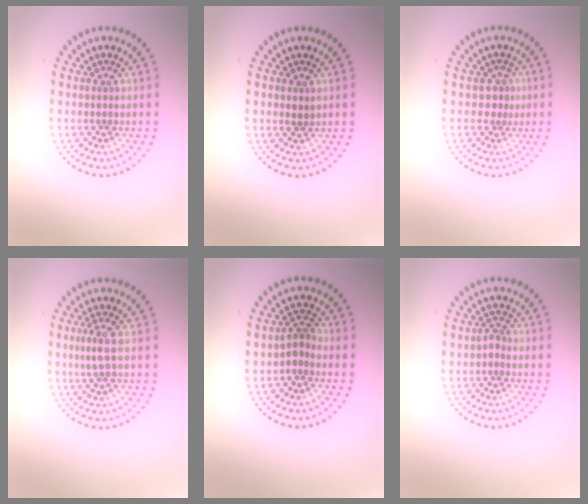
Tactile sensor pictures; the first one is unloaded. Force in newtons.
{"total": 0.7, "press": 0.7, "slide": 0.2}
{"total": 1.4, "press": 1.0, "slide": 1.0}
{"total": 1.5, "press": 1.3, "slide": 0.9}
{"total": 1.5, "press": 1.3, "slide": 0.9}
{"total": 0.9, "press": 0.7, "slide": 0.6}